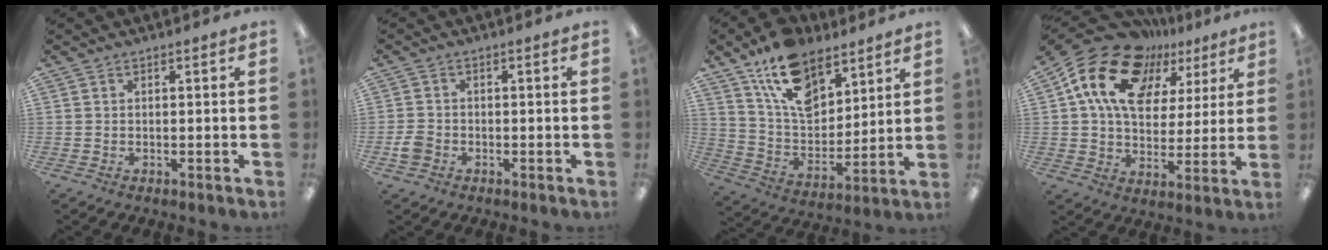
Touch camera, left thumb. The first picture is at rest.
{"total": 2.9, "force": [-1.1, 2.3, 1.3], "torque": [-0.019, 0.007, -0.020]}
{"total": 16.0, "force": [10.9, 8.7, 8.0], "torque": [-0.147, -0.051, 0.203]}
{"total": 18.2, "force": [10.1, 12.2, 8.9], "torque": [-0.166, -0.045, 0.186]}